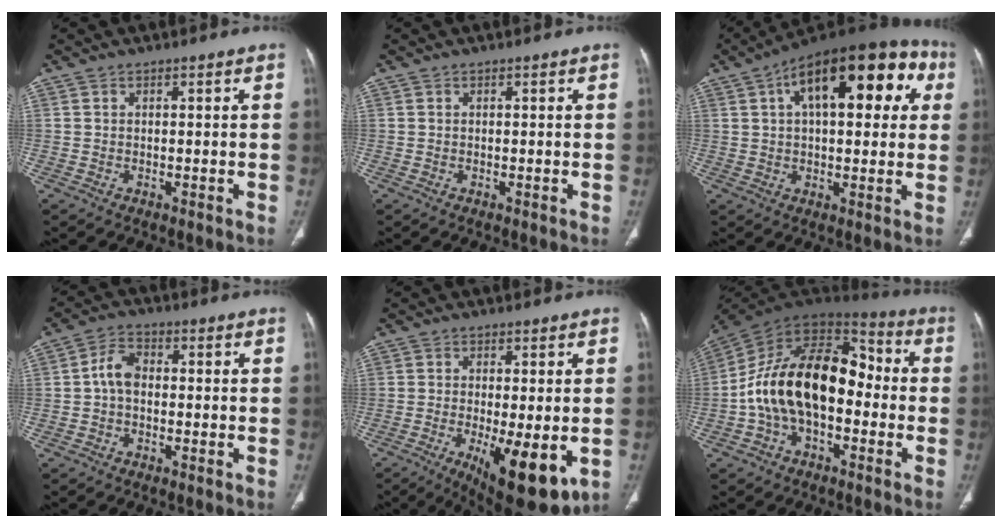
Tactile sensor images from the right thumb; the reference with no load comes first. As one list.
[{"total": 0.0}, {"total": 23.6, "force": [7.7, 11.0, 19.4], "torque": [-0.258, 0.038, 0.110]}, {"total": 4.8, "force": [-0.4, 3.2, 3.6], "torque": [-0.061, 0.016, -0.016]}, {"total": 13.6, "force": [-3.9, 4.6, 12.2], "torque": [-0.170, -0.024, -0.046]}, {"total": 20.6, "force": [-2.5, 12.4, 16.3], "torque": [-0.267, 0.056, -0.050]}]